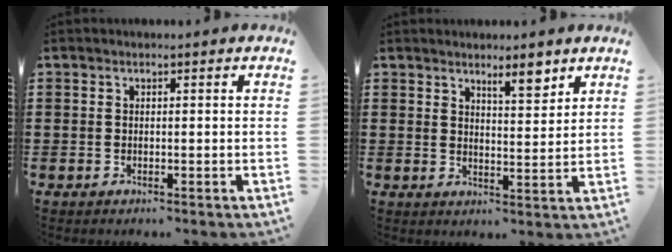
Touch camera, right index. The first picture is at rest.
{"total": 4.6, "force": [3.7, 1.0, 2.5], "torque": [-0.033, -0.010, 0.060]}